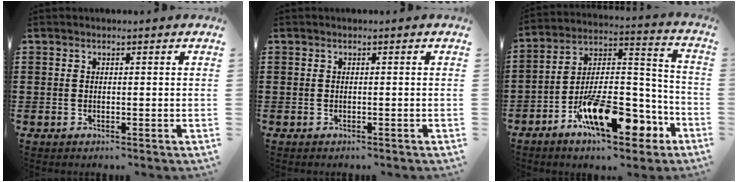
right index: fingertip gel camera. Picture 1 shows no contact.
{"total": 0.0}
{"total": 14.8, "force": [-8.3, 6.1, 10.6], "torque": [-0.174, 0.033, -0.144]}